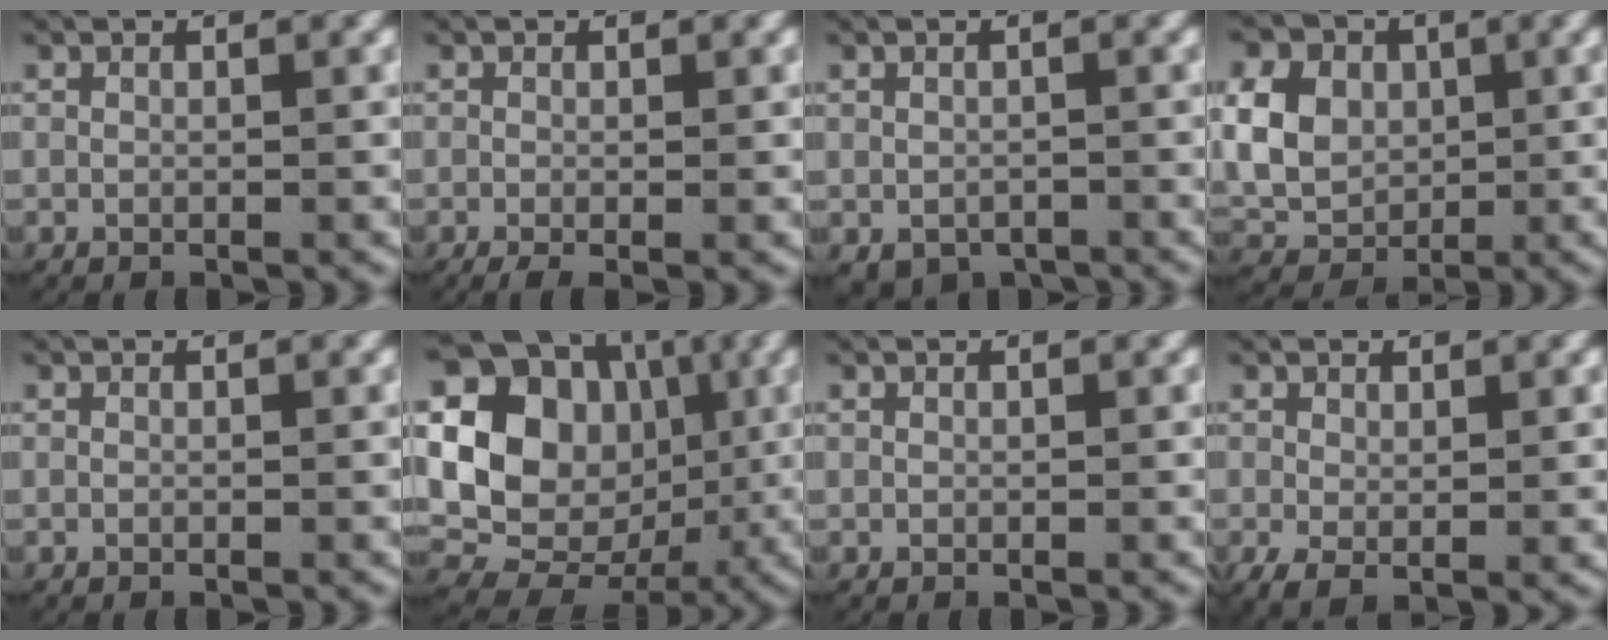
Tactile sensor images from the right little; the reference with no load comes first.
{"total": 1.2, "force": [-0.7, 0.3, 1.0], "torque": [-0.013, -0.005, -0.008]}
{"total": 2.8, "force": [-1.6, 2.0, 1.0], "torque": [-0.013, -0.014, -0.018]}
{"total": 10.6, "force": [0.7, 9.3, 5.0], "torque": [-0.135, -0.026, 0.014]}
{"total": 0.0}
{"total": 17.8, "force": [-0.3, 15.1, 9.4], "torque": [-0.220, -0.049, 0.009]}
{"total": 0.0}
{"total": 2.0, "force": [-0.2, 1.1, 1.7], "torque": [-0.025, -0.015, 0.006]}